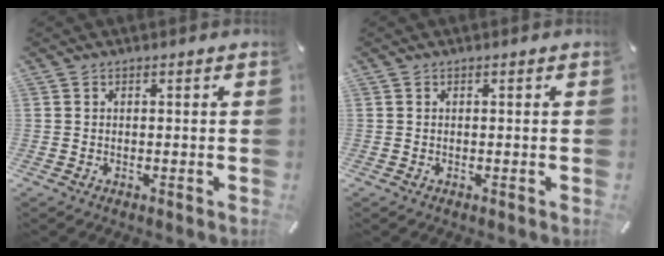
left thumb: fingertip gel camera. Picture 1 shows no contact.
{"total": 0.0}